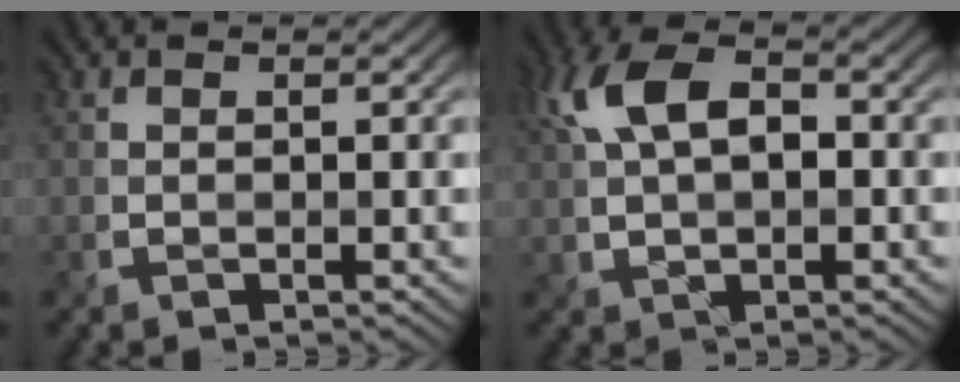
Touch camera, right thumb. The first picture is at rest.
{"total": 8.7, "force": [1.9, 4.7, 7.1], "torque": [-0.158, 0.018, 0.024]}